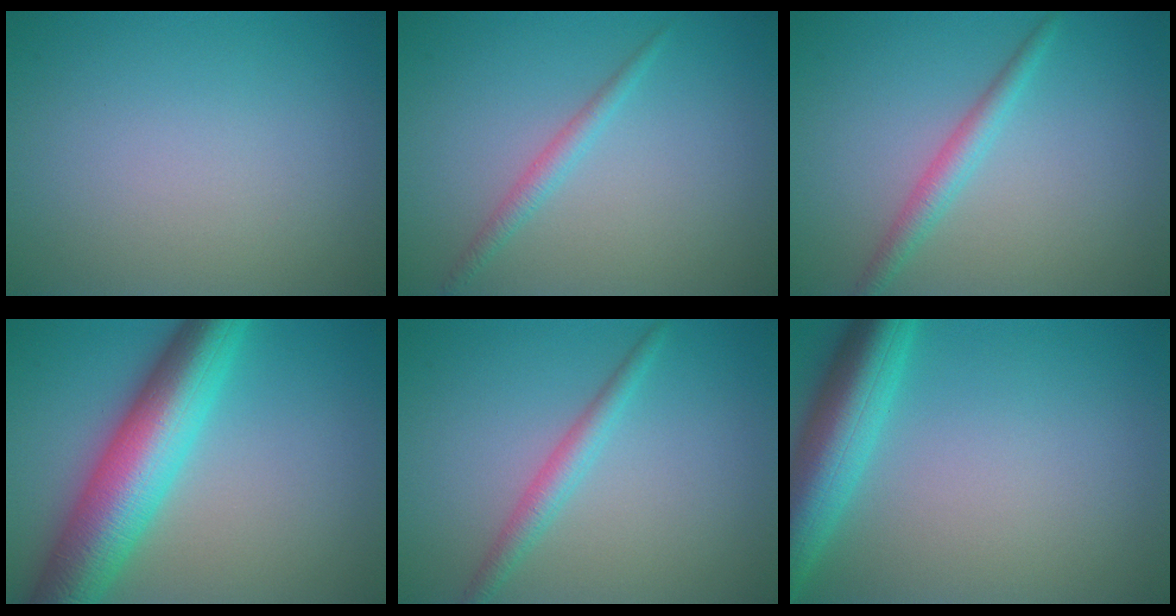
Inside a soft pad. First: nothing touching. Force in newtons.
{"total": 1.5, "press": 1.5, "slide": 0.0}
{"total": 1.5, "press": 1.5, "slide": 0.1}
{"total": 10.1, "press": 10.1, "slide": 0.1}
{"total": 1.5, "press": 1.5, "slide": 0.1}
{"total": 7.0, "press": 6.9, "slide": 0.4}